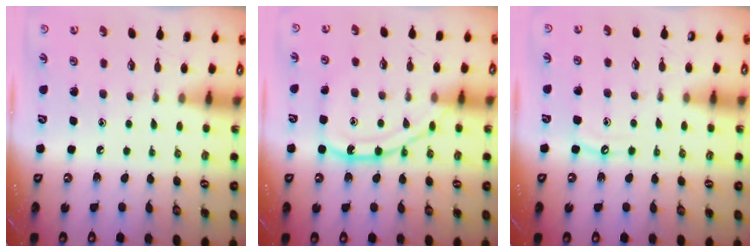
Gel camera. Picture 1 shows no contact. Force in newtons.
{"total": 14.0, "press": 13.9, "slide": 1.4}
{"total": 5.0, "press": 5.0, "slide": 0.3}